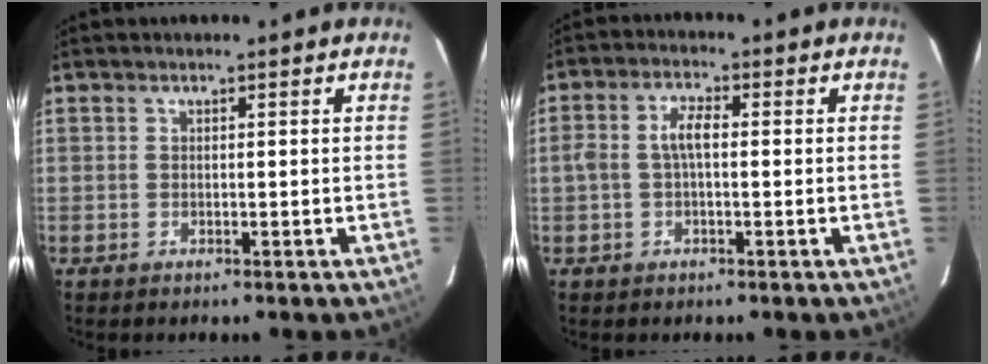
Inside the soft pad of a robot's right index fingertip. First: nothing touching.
{"total": 4.2, "force": [-0.2, 1.6, 3.9], "torque": [-0.078, 0.011, -0.004]}